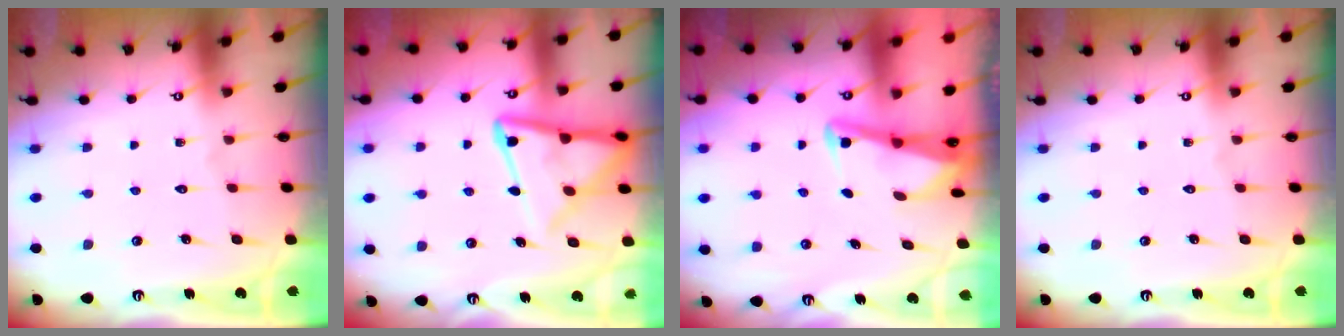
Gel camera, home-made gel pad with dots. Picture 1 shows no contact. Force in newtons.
{"total": 13.3, "press": 13.2, "slide": 1.3}
{"total": 3.0, "press": 3.0, "slide": 0.4}
{"total": 0.0}